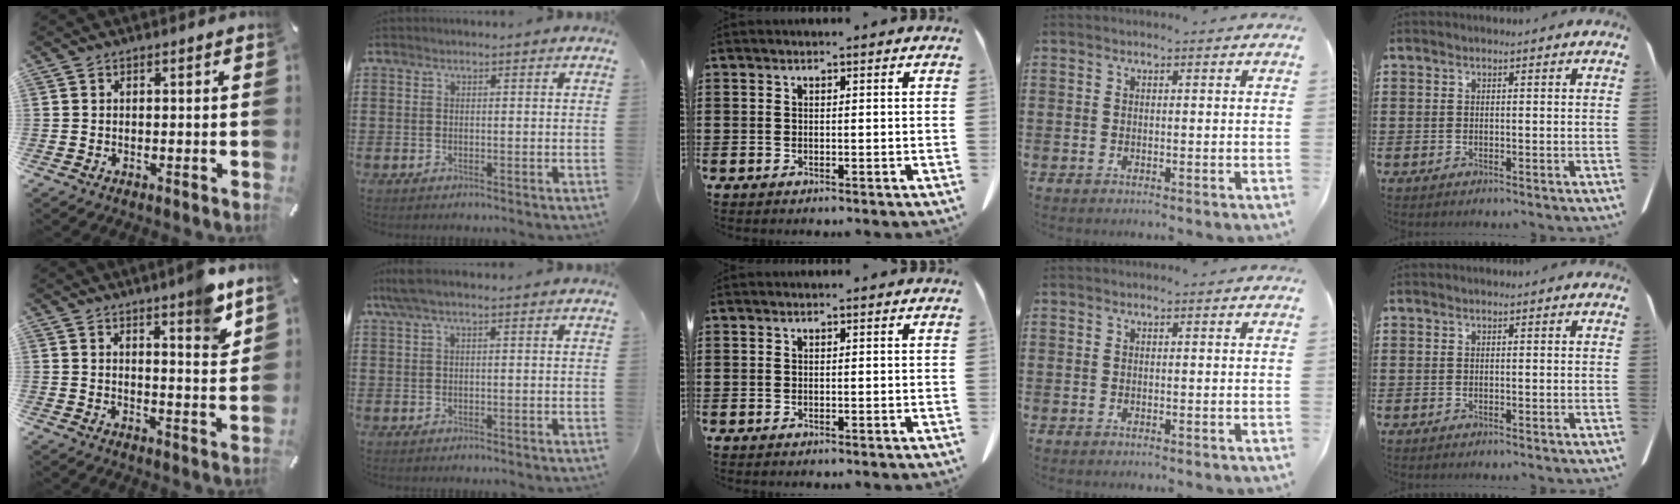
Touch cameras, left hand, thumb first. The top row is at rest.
{"thumb": {"total": 7.9, "force": [6.5, 1.3, 4.3], "torque": [-0.054, -0.047, 0.108]}, "index": {"total": 1.9, "force": [0.3, 0.3, 1.9], "torque": [-0.043, -0.003, 0.002]}}